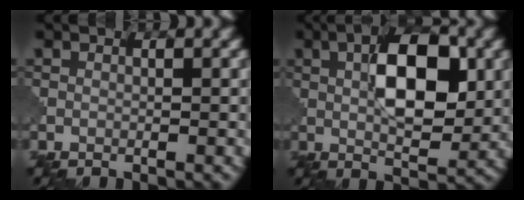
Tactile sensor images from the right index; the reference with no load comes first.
{"total": 8.2, "force": [1.7, 3.6, 7.1], "torque": [-0.107, 0.007, 0.027]}